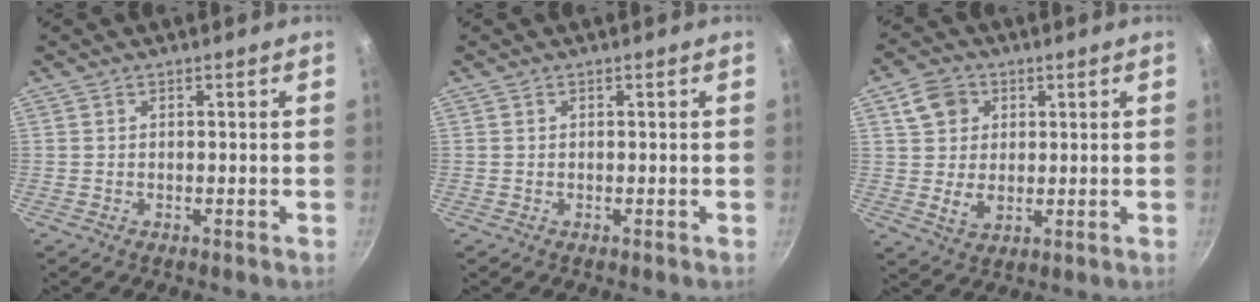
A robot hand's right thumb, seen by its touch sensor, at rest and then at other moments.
{"total": 0.0}
{"total": 8.1, "force": [2.6, 6.7, 3.8], "torque": [-0.043, -0.009, 0.045]}